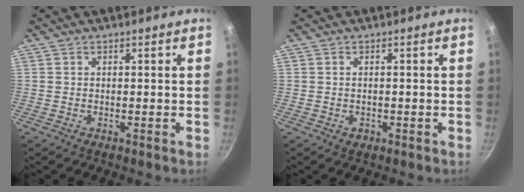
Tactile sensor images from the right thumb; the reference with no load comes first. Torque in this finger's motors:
{"motor_torque": [-0.35, 0.19, -0.21, 0.04, 0.02]}